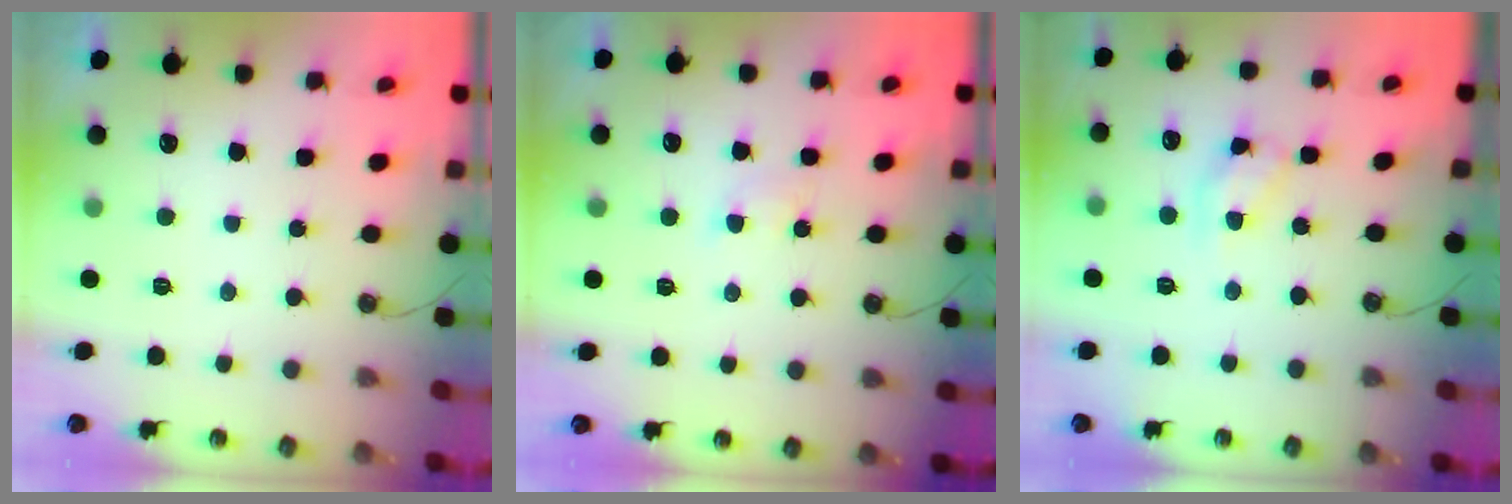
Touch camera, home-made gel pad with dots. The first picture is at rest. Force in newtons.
{"total": 2.9, "press": 2.9, "slide": 0.6}
{"total": 8.7, "press": 8.7, "slide": 0.3}